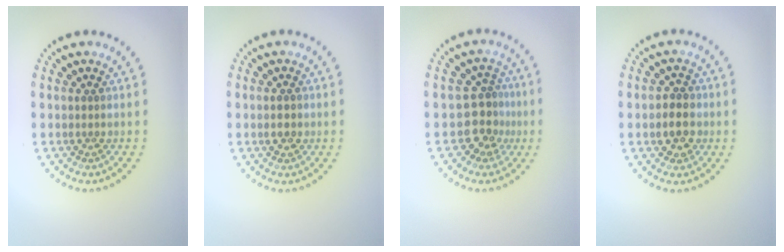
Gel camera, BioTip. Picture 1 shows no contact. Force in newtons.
{"total": 1.7, "press": 1.7, "slide": 0.1}
{"total": 2.9, "press": 2.5, "slide": 1.6}
{"total": 2.8, "press": 2.8, "slide": 0.6}